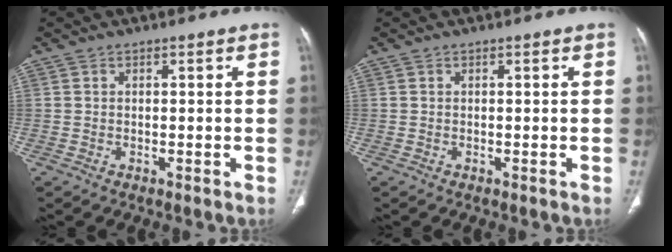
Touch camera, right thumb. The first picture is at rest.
{"total": 0.0}